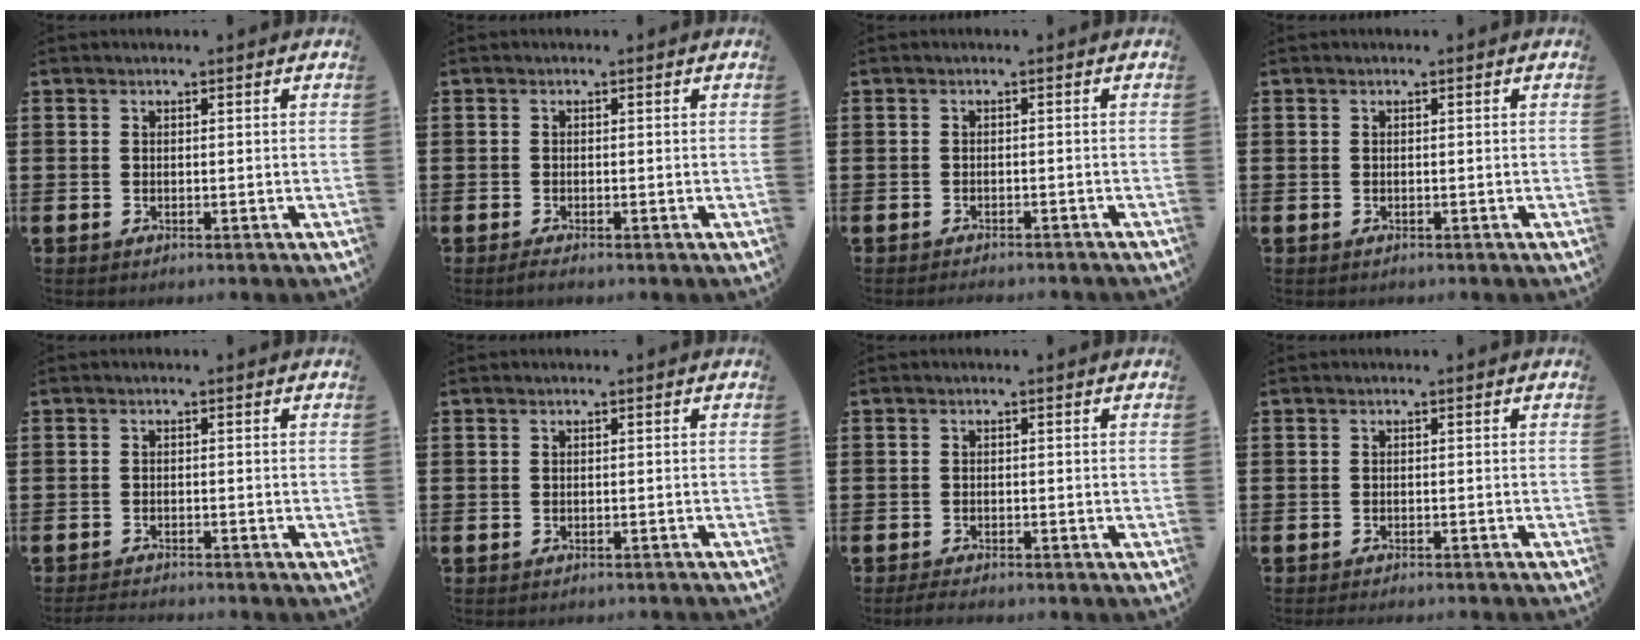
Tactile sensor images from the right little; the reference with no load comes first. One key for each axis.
{"total": 0.8, "fx": -0.5, "fy": 0.1, "fz": 0.6, "tx": -0.011, "ty": -0.003, "tz": -0.009}
{"total": 1.1, "fx": -1.1, "fy": -0.1, "fz": 0.0, "tx": -0.002, "ty": 0.001, "tz": -0.023}
{"total": 0.0}
{"total": 1.5, "fx": -1.4, "fy": -0.1, "fz": 0.1, "tx": -0.004, "ty": 0.002, "tz": -0.029}
{"total": 0.6, "fx": -0.6, "fy": -0.1, "fz": 0.0, "tx": 0.000, "ty": -0.001, "tz": -0.012}
{"total": 1.3, "fx": -1.2, "fy": 0.2, "fz": 0.5, "tx": -0.011, "ty": 0.002, "tz": -0.025}
{"total": 1.0, "fx": -1.0, "fy": -0.2, "fz": 0.1, "tx": 0.000, "ty": 0.000, "tz": -0.020}